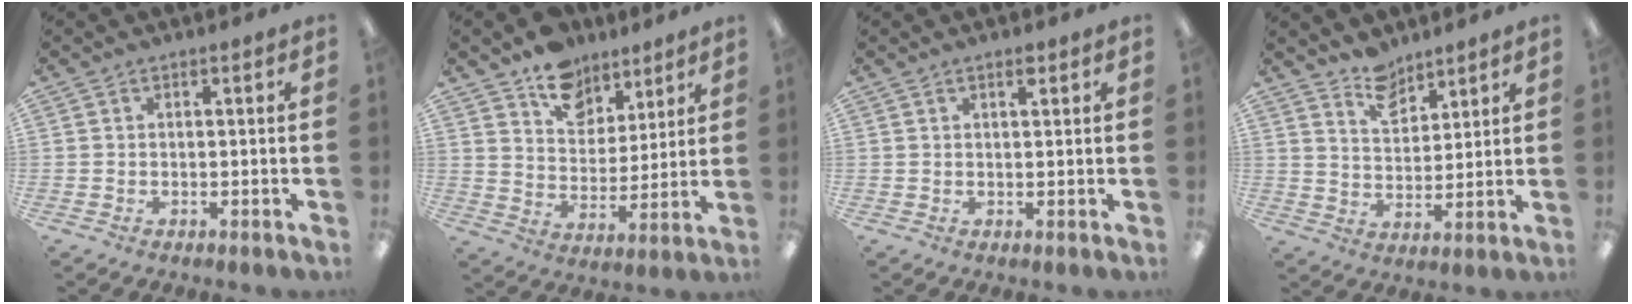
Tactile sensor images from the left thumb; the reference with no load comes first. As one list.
[{"total": 11.5, "force": [8.6, 7.1, 2.7], "torque": [-0.041, -0.056, 0.163]}, {"total": 1.6, "force": [1.1, 0.5, 1.0], "torque": [-0.014, -0.002, 0.018]}, {"total": 7.9, "force": [6.5, 3.9, 2.1], "torque": [-0.032, -0.039, 0.121]}]